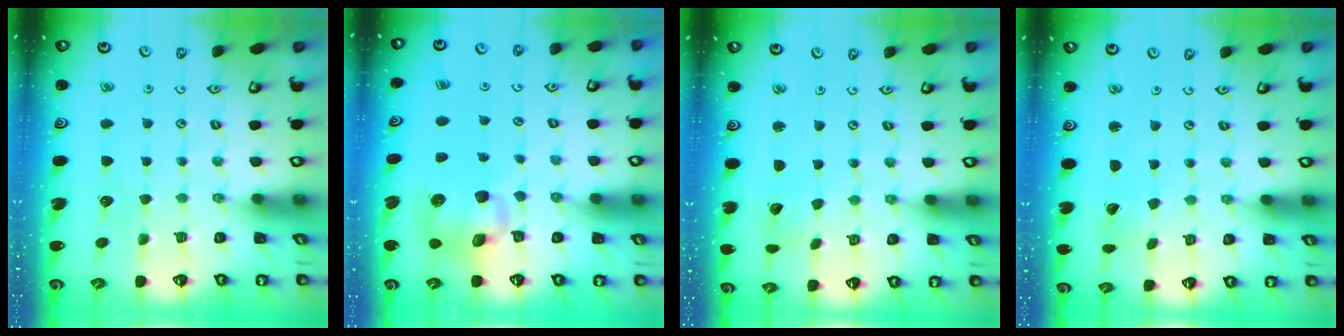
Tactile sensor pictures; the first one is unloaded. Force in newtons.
{"total": 9.7, "press": 9.5, "slide": 1.6}
{"total": 2.0, "press": 2.0, "slide": 0.2}
{"total": 0.0}